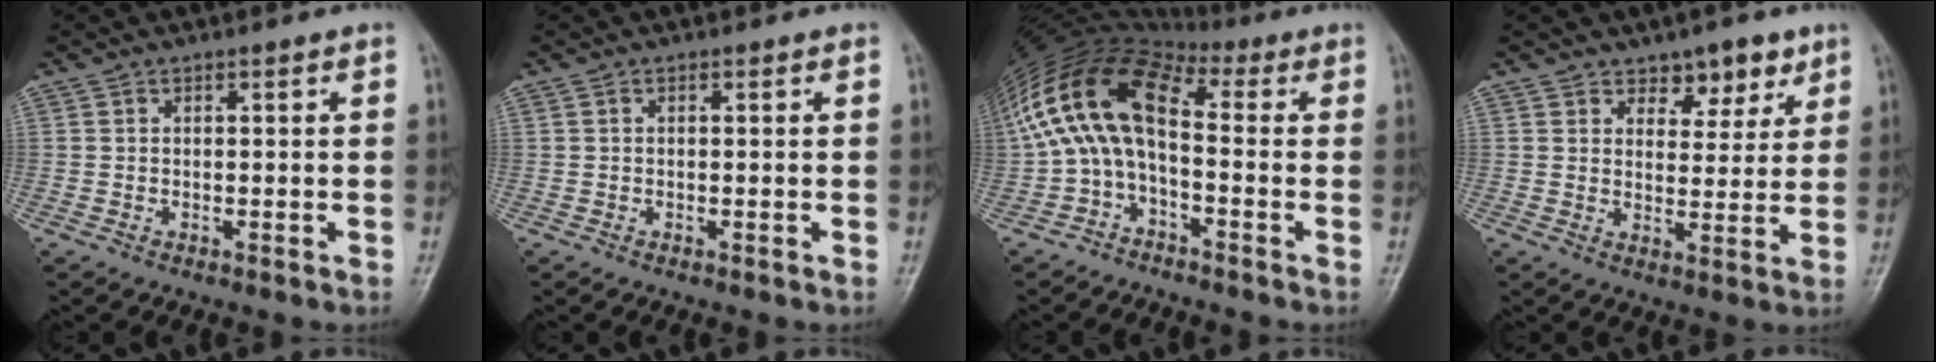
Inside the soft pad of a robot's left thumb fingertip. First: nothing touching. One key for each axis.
{"total": 0.0}
{"total": 15.0, "fx": -0.9, "fy": 8.0, "fz": 12.7, "tx": -0.247, "ty": 0.068, "tz": -0.031}
{"total": 6.2, "fx": 4.1, "fy": 3.9, "fz": 2.7, "tx": -0.001, "ty": -0.024, "tz": 0.059}